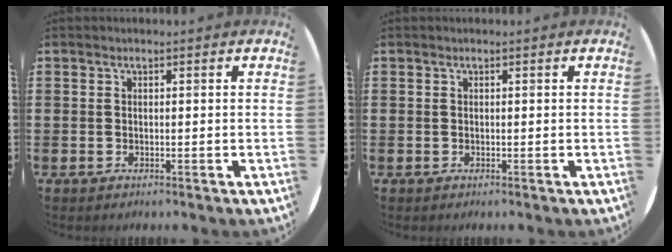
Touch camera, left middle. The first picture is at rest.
{"total": 0.0}